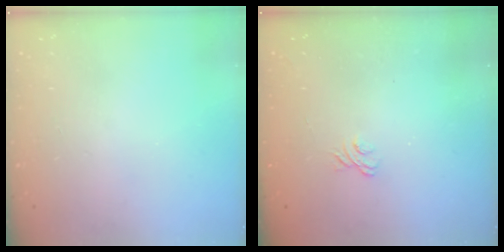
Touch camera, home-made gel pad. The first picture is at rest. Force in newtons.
{"total": 1.9, "press": 1.5, "slide": 1.1}